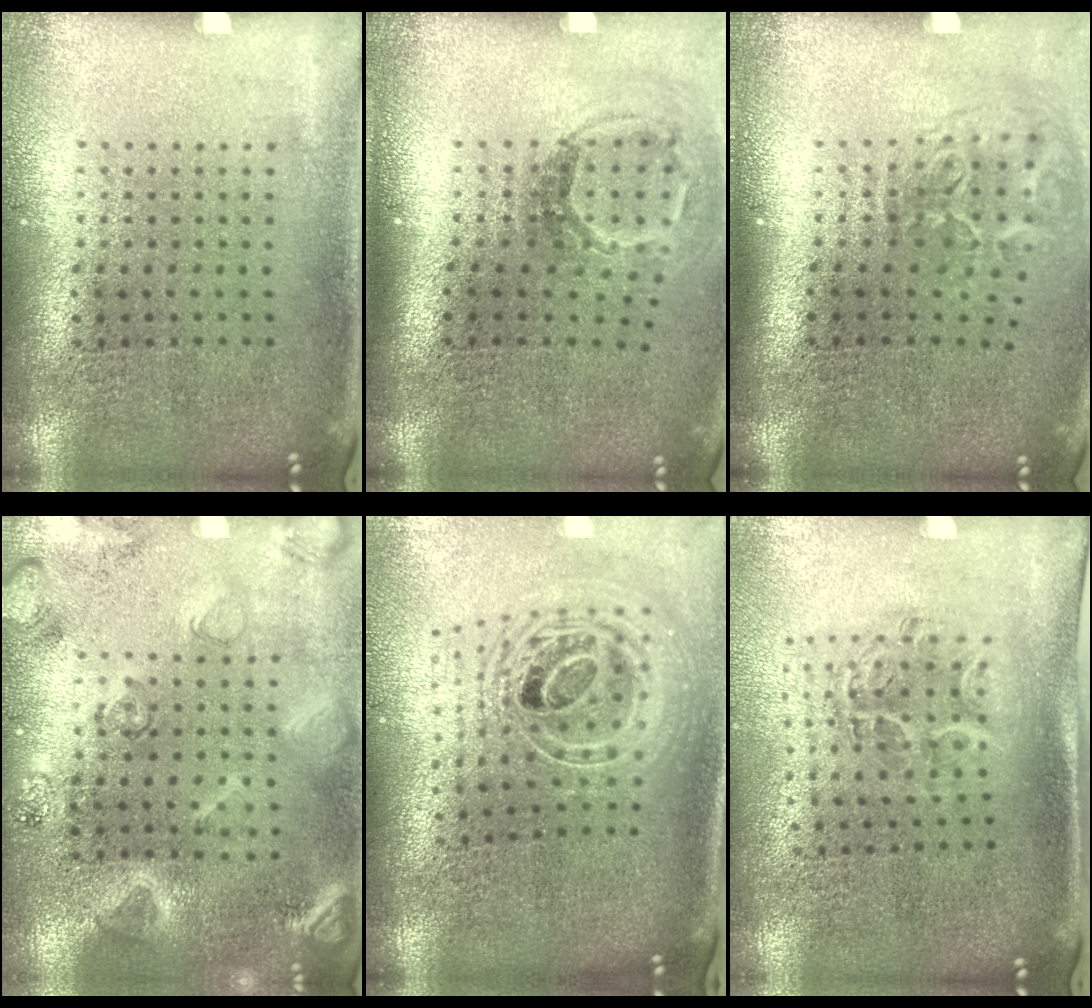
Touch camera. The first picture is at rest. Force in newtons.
{"total": 1.8, "press": 1.2, "slide": 1.4}
{"total": 2.1, "press": 1.3, "slide": 1.6}
{"total": 2.3, "press": 2.3, "slide": 0.1}
{"total": 2.5, "press": 1.8, "slide": 1.6}
{"total": 1.1, "press": 1.1, "slide": 0.1}